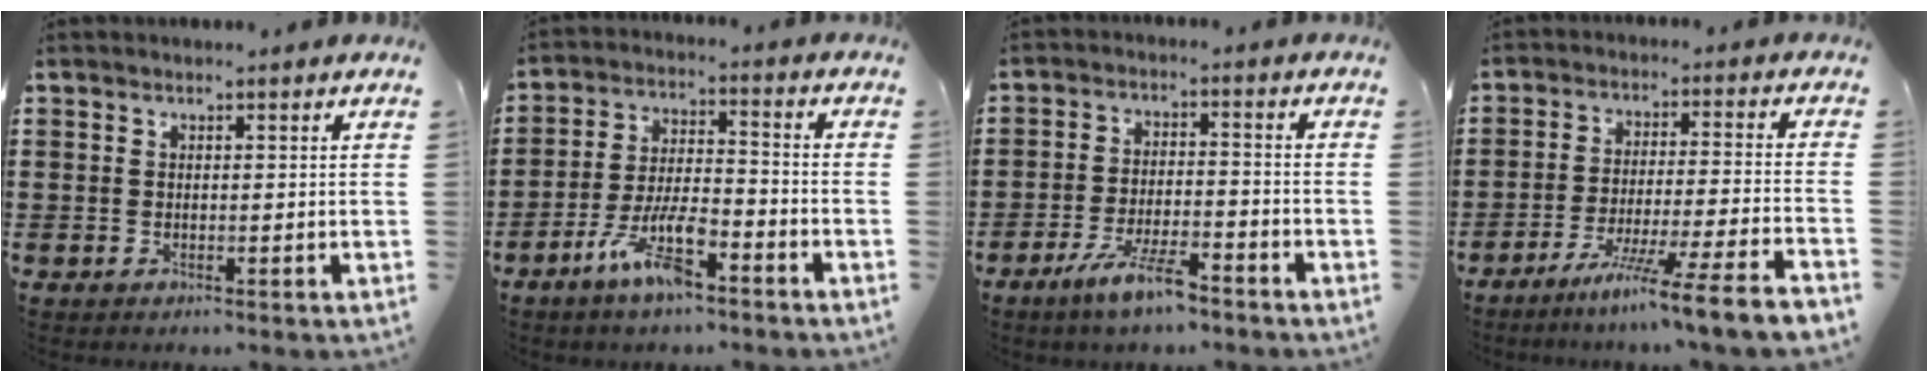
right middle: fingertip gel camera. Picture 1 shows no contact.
{"total": 9.0, "force": [-5.5, 2.7, 6.7], "torque": [-0.143, 0.002, -0.103]}
{"total": 6.6, "force": [-4.9, 1.2, 4.2], "torque": [-0.092, -0.005, -0.093]}
{"total": 8.3, "force": [-6.8, -1.5, 4.4], "torque": [-0.072, -0.015, -0.134]}